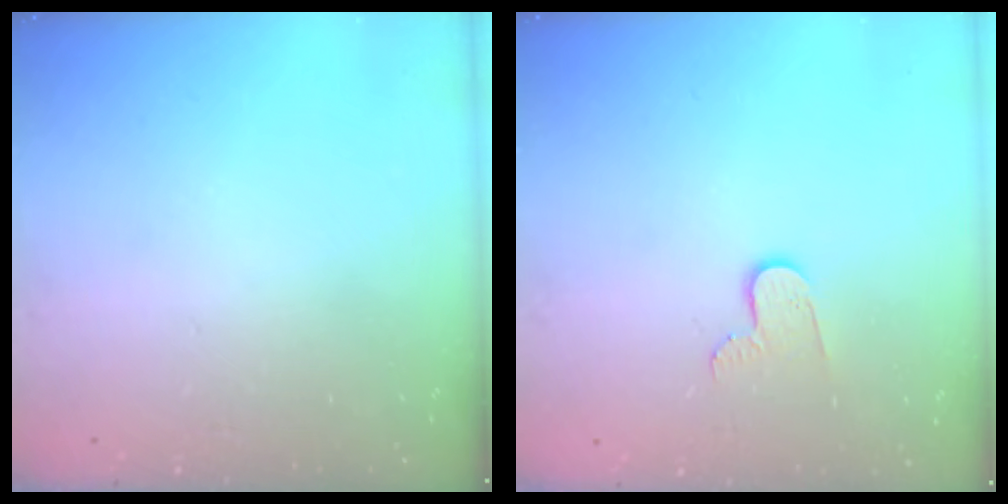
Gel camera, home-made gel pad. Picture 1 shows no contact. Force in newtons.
{"total": 7.0, "press": 7.0, "slide": 0.5}